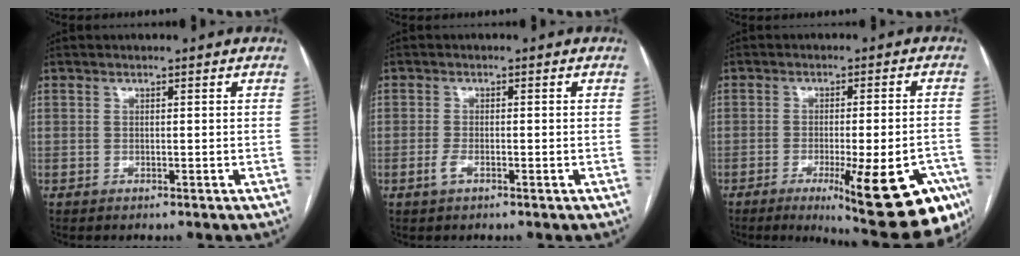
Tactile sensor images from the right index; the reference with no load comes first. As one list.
[{"total": 1.6, "force": [-0.8, 0.5, 1.3], "torque": [-0.031, -0.001, -0.015]}, {"total": 18.4, "force": [-9.9, 3.3, 15.2], "torque": [-0.115, -0.003, -0.128]}]